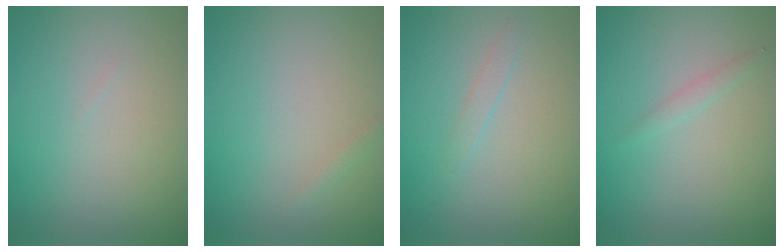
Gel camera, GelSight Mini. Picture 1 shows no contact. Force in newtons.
{"total": 0.6, "press": 0.6, "slide": 0.0}
{"total": 0.8, "press": 0.8, "slide": 0.1}
{"total": 0.8, "press": 0.8, "slide": 0.0}